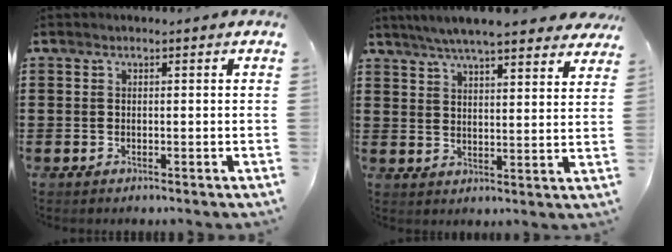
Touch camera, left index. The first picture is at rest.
{"total": 6.4, "force": [5.9, 0.2, 2.4], "torque": [-0.068, -0.021, 0.105]}